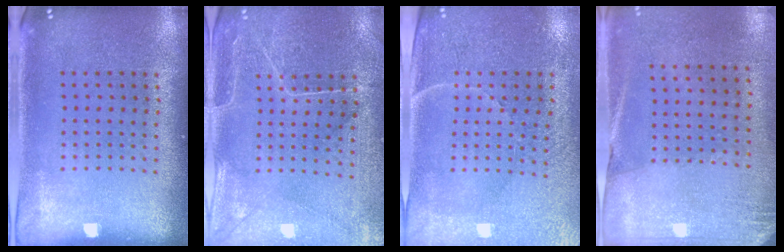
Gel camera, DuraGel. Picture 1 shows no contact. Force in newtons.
{"total": 0.7, "press": 0.5, "slide": 0.4}
{"total": 3.5, "press": 3.3, "slide": 1.1}
{"total": 2.6, "press": 2.3, "slide": 1.2}